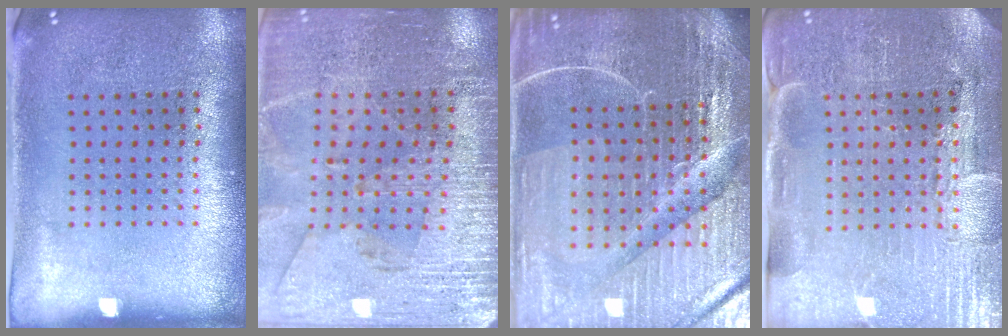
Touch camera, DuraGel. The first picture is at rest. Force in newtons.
{"total": 3.0, "press": 2.9, "slide": 0.6}
{"total": 5.8, "press": 5.3, "slide": 2.4}
{"total": 3.9, "press": 3.8, "slide": 1.1}